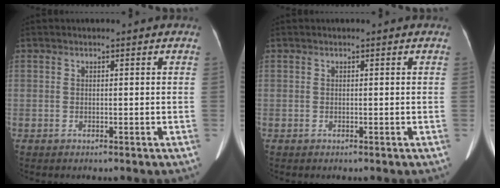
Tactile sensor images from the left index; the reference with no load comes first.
{"total": 0.0}